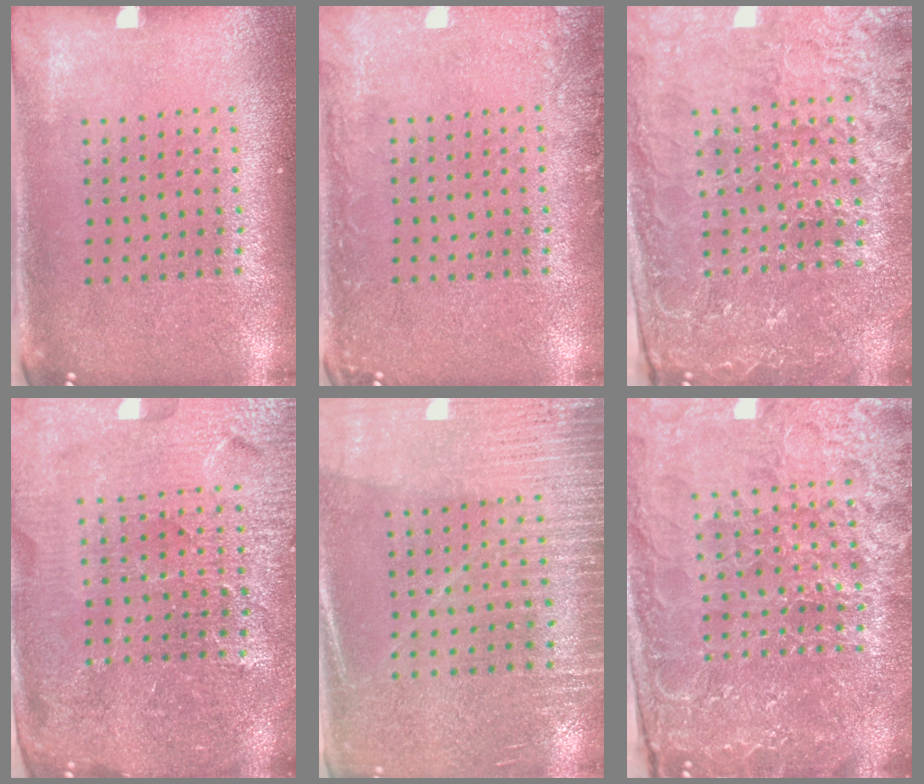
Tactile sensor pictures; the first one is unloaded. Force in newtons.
{"total": 2.0, "press": 2.0, "slide": 0.2}
{"total": 4.7, "press": 4.4, "slide": 1.5}
{"total": 5.1, "press": 4.7, "slide": 1.9}
{"total": 3.0, "press": 2.9, "slide": 0.7}
{"total": 5.8, "press": 5.2, "slide": 2.5}